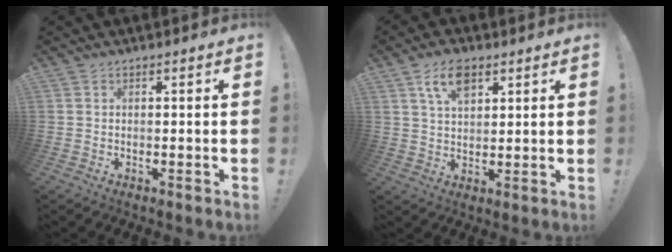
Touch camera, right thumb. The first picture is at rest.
{"total": 8.4, "force": [4.6, 4.4, 5.5], "torque": [-0.094, -0.005, 0.084]}